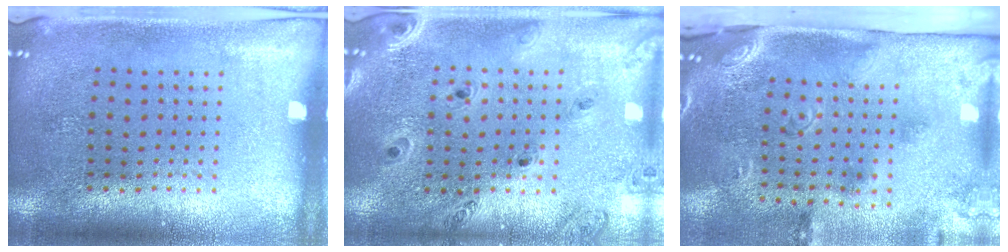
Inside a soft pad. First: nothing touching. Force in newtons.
{"total": 0.9, "press": 0.9, "slide": 0.1}
{"total": 2.9, "press": 1.8, "slide": 2.2}